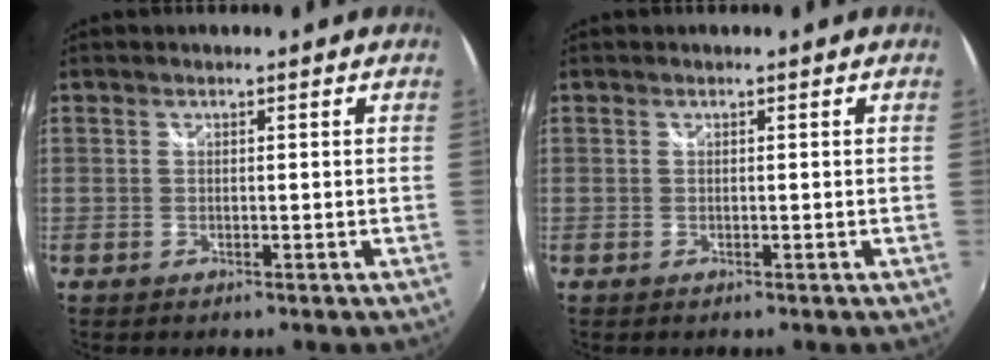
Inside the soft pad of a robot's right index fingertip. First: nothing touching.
{"total": 0.0}